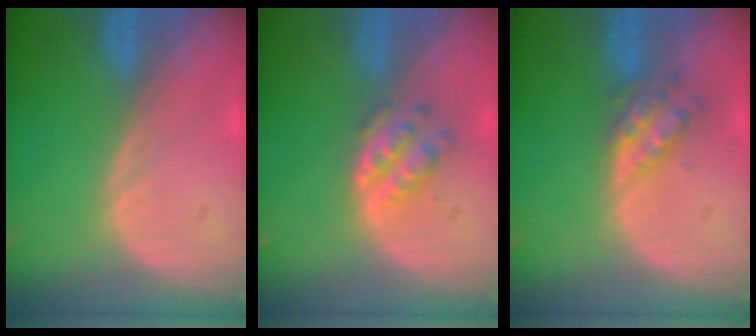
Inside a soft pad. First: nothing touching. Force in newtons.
{"total": 4.1, "press": 4.1, "slide": 0.4}
{"total": 4.0, "press": 4.0, "slide": 0.3}